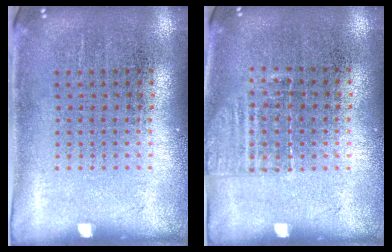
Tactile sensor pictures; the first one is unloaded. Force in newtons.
{"total": 1.3, "press": 1.1, "slide": 0.6}